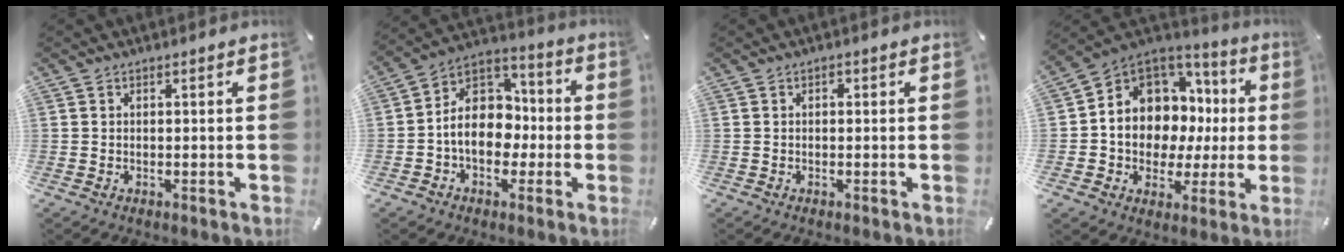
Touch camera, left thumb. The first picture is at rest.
{"total": 12.7, "force": [-2.1, 10.1, 7.4], "torque": [-0.134, 0.012, -0.037]}
{"total": 0.7, "force": [-0.1, 0.6, 0.3], "torque": [-0.005, 0.005, -0.003]}
{"total": 9.7, "force": [1.6, 9.0, 3.3], "torque": [-0.062, -0.043, 0.038]}